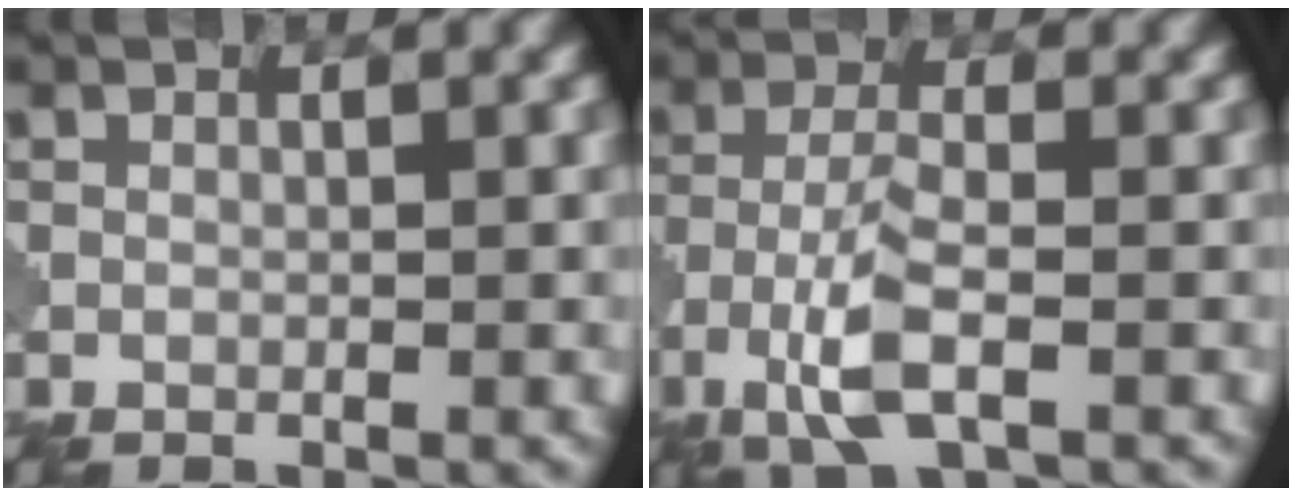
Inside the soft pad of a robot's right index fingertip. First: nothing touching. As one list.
[{"total": 5.0, "force": [-2.2, 1.5, 4.3], "torque": [-0.093, 0.001, -0.049]}]